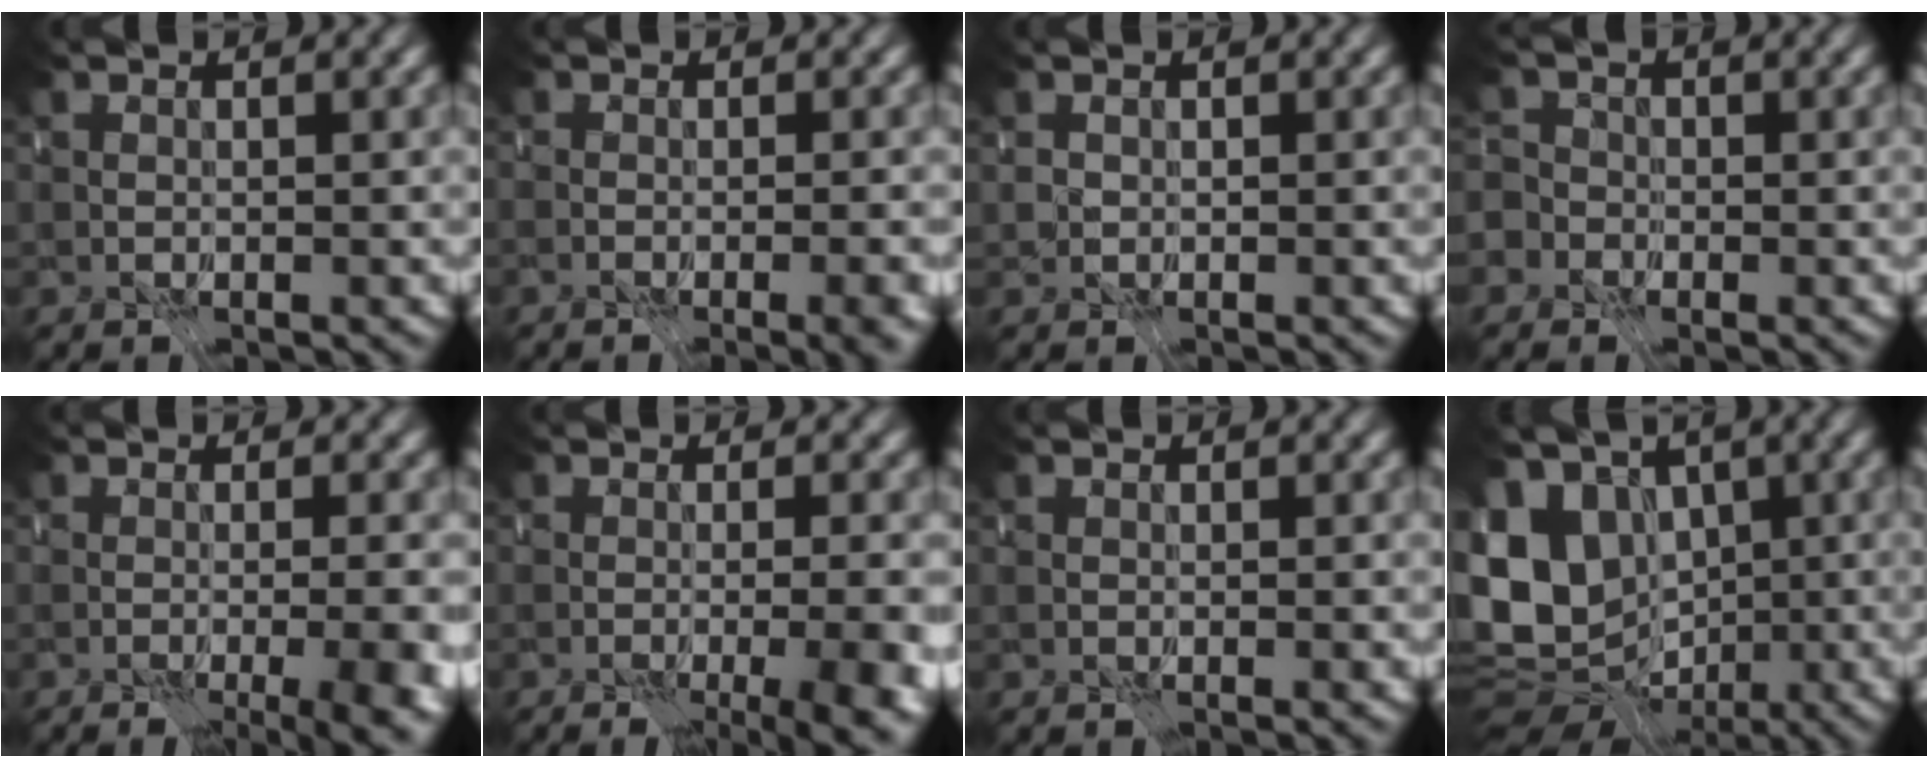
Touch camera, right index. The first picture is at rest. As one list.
[{"total": 5.3, "force": [-2.8, 2.2, 4.0], "torque": [-0.003, -0.016, -0.033]}, {"total": 0.5, "force": [-0.1, -0.1, -0.5], "torque": [0.006, -0.001, 0.004]}, {"total": 5.4, "force": [0.4, 4.7, 2.6], "torque": [-0.014, 0.014, -0.057]}, {"total": 11.1, "force": [-5.3, 4.8, 8.5], "torque": [-0.078, -0.008, -0.046]}, {"total": 11.5, "force": [-5.7, 4.7, 8.8], "torque": [-0.077, -0.004, -0.050]}, {"total": 0.6, "force": [-0.4, -0.4, -0.1], "torque": [0.011, -0.005, -0.009]}, {"total": 11.8, "force": [-1.8, 8.4, 8.1], "torque": [-0.161, -0.016, -0.021]}]